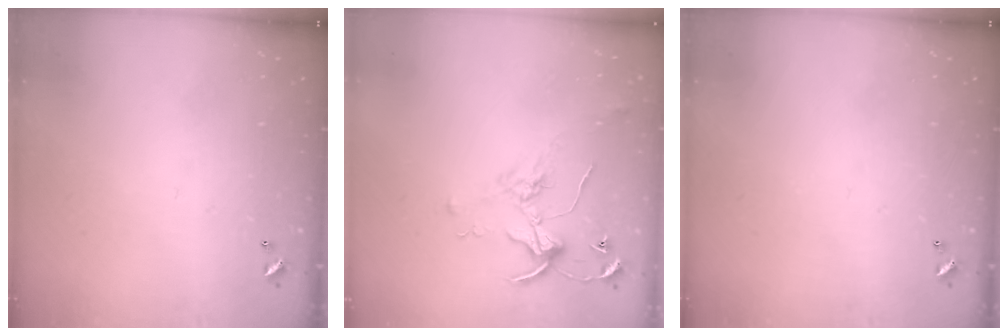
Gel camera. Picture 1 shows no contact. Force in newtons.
{"total": 2.1, "press": 2.1, "slide": 0.1}
{"total": 0.0}